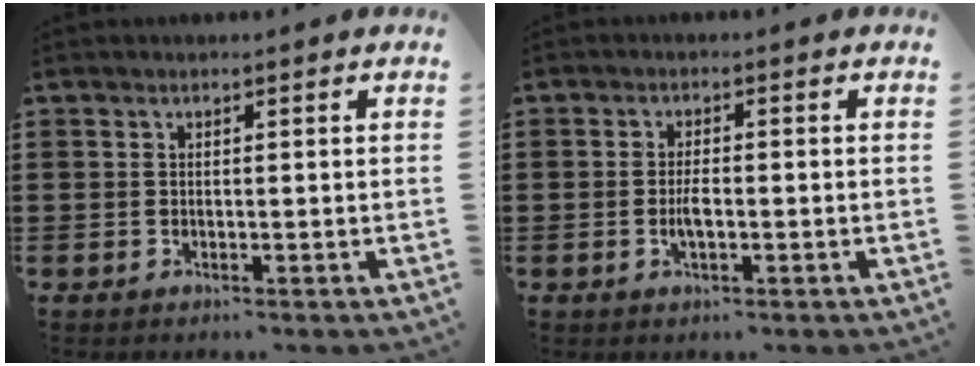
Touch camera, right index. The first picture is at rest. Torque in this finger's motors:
{"motor_torque": [1.35, 0.79, 0.16, 0.04]}